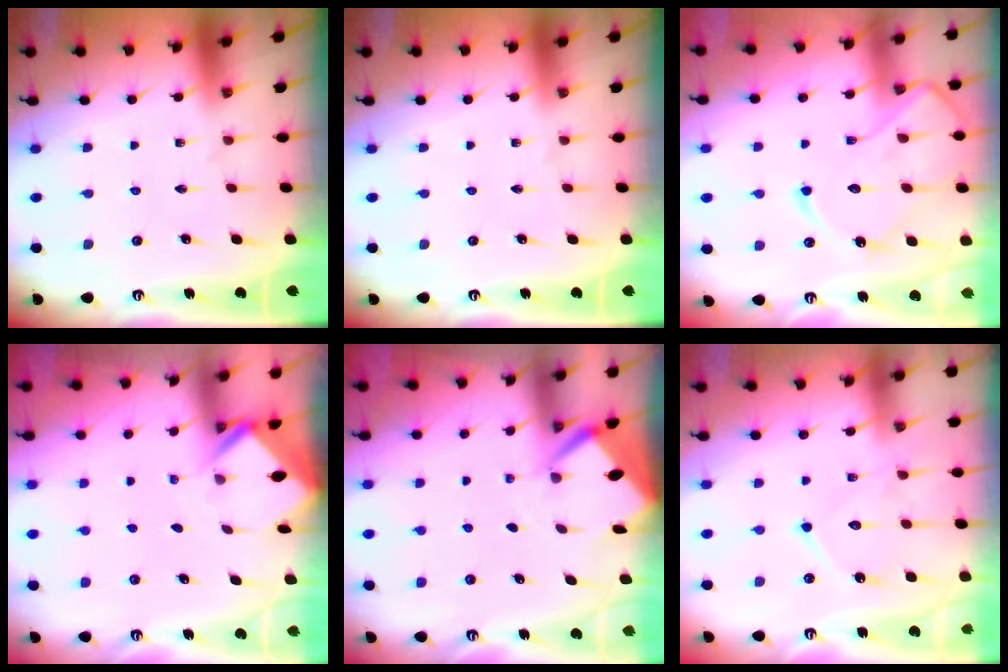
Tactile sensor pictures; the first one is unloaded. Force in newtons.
{"total": 0.0}
{"total": 14.6, "press": 14.6, "slide": 1.5}
{"total": 2.3, "press": 2.3, "slide": 0.2}
{"total": 2.9, "press": 2.9, "slide": 0.3}
{"total": 12.2, "press": 12.1, "slide": 1.0}